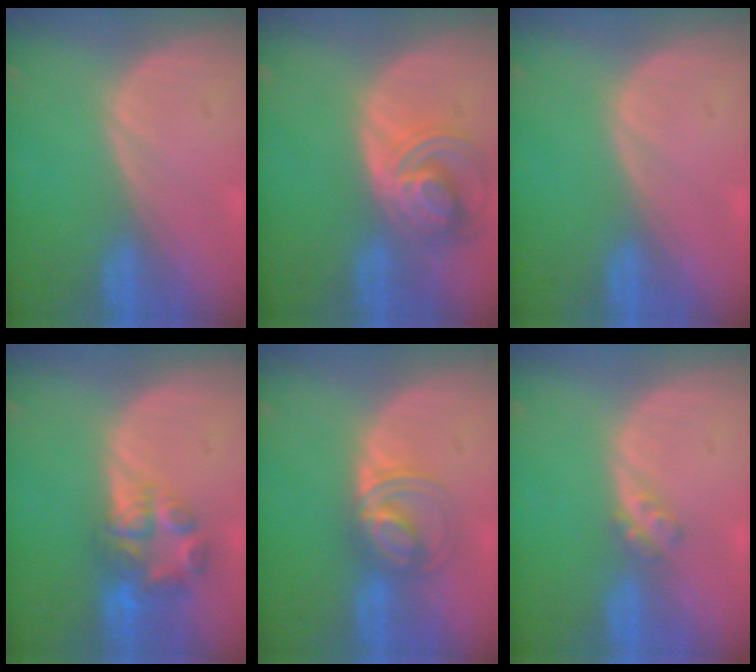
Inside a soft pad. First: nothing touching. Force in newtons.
{"total": 7.7, "press": 6.9, "slide": 3.4}
{"total": 0.0}
{"total": 6.9, "press": 6.0, "slide": 3.3}
{"total": 5.5, "press": 5.5, "slide": 0.6}
{"total": 2.3, "press": 2.0, "slide": 1.2}